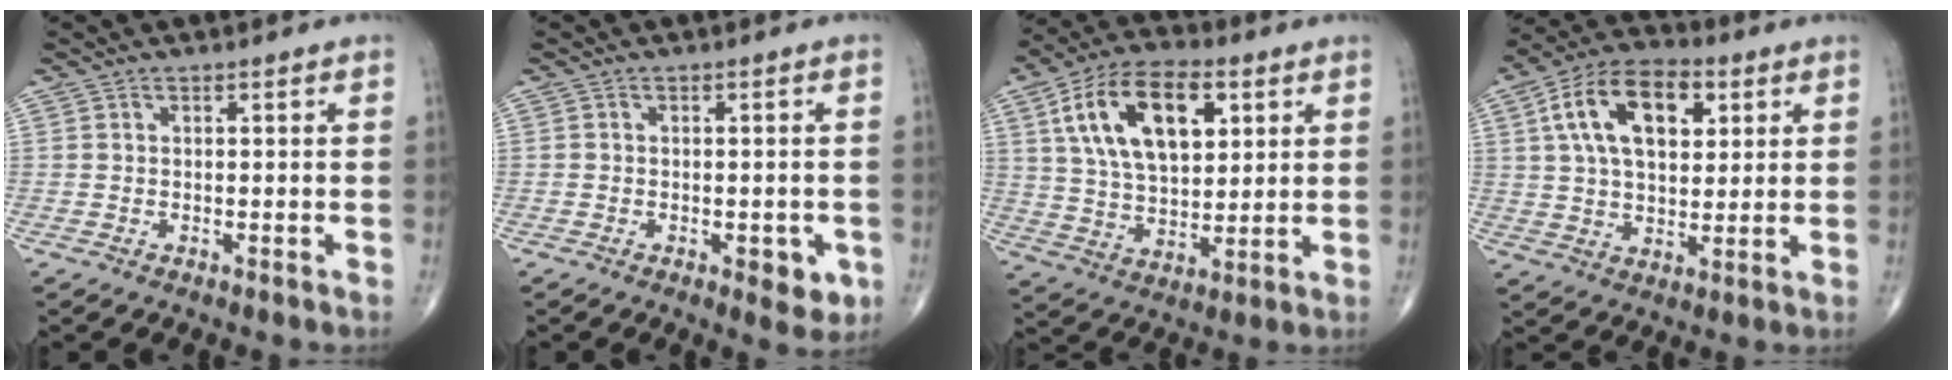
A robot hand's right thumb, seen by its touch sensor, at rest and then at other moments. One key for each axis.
{"total": 4.6, "fx": -1.7, "fy": 2.2, "fz": 3.7, "tx": -0.028, "ty": -0.002, "tz": -0.018}
{"total": 18.4, "fx": 6.3, "fy": 10.0, "fz": 14.0, "tx": -0.226, "ty": -0.006, "tz": 0.112}
{"total": 16.1, "fx": 5.2, "fy": 9.3, "fz": 12.1, "tx": -0.191, "ty": 0.005, "tz": 0.086}